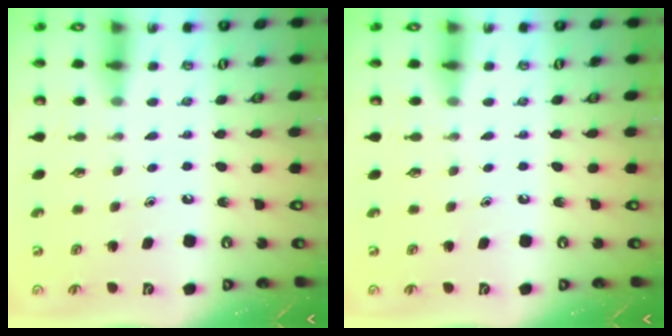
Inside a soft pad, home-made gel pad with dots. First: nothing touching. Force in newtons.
{"total": 0.0}